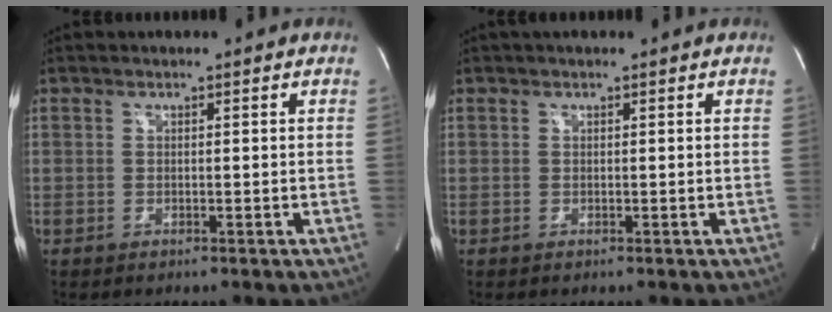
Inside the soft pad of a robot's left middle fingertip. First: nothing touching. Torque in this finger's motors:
{"motor_torque": [0.17, -0.05, -0.02, 0.00]}